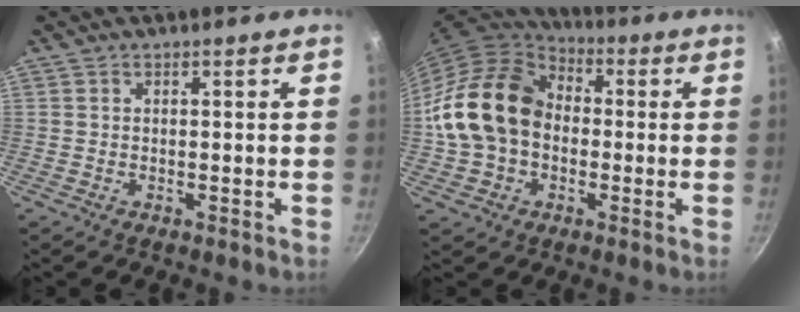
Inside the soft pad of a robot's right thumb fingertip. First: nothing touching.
{"total": 17.5, "force": [-0.6, 13.6, 11.0], "torque": [-0.179, 0.039, -0.018]}